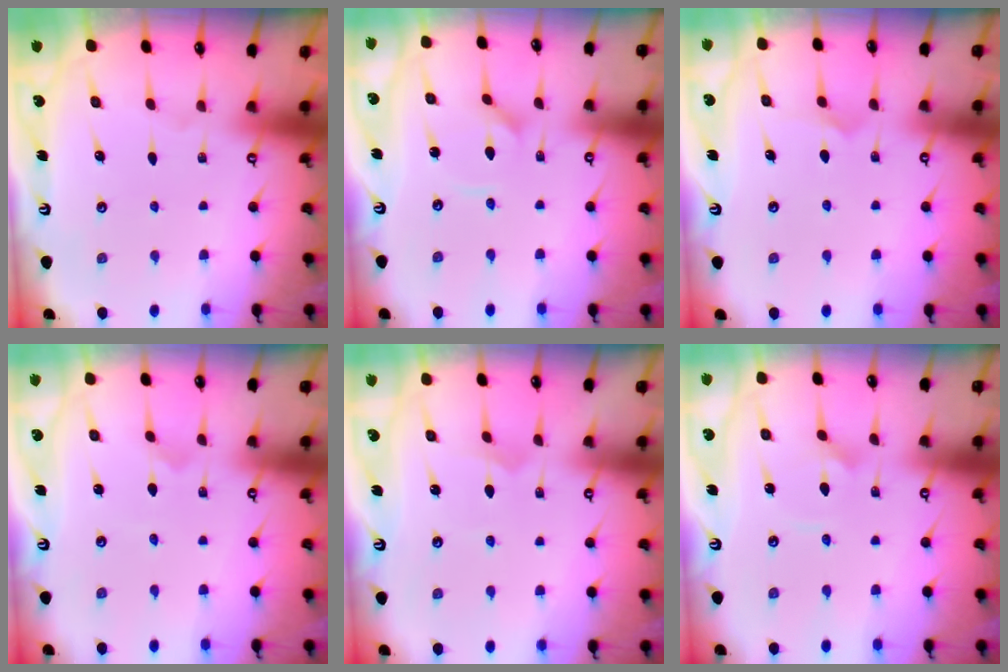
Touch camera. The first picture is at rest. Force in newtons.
{"total": 1.8, "press": 1.8, "slide": 0.3}
{"total": 6.0, "press": 6.0, "slide": 0.1}
{"total": 0.0}
{"total": 2.6, "press": 2.6, "slide": 0.2}
{"total": 2.4, "press": 2.4, "slide": 0.0}